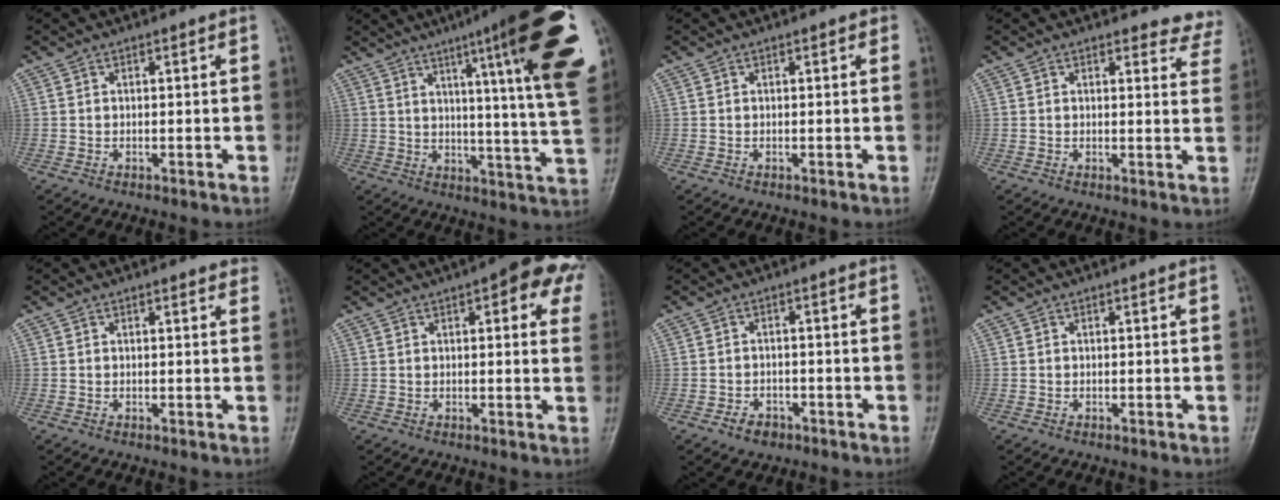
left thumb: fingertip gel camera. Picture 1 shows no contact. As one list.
[{"total": 22.1, "force": [10.3, 1.7, 19.5], "torque": [-0.245, -0.037, 0.131]}, {"total": 0.6, "force": [0.3, 0.4, 0.4], "torque": [-0.002, 0.001, 0.000]}, {"total": 6.2, "force": [5.8, 2.0, -0.3], "torque": [0.049, -0.034, 0.032]}, {"total": 2.0, "force": [1.7, 0.7, 0.9], "torque": [0.001, -0.001, 0.012]}, {"total": 12.1, "force": [5.2, 4.2, 10.0], "torque": [-0.085, -0.003, 0.050]}, {"total": 3.2, "force": [-1.9, 2.2, 1.3], "torque": [-0.015, 0.014, -0.027]}, {"total": 0.0}]